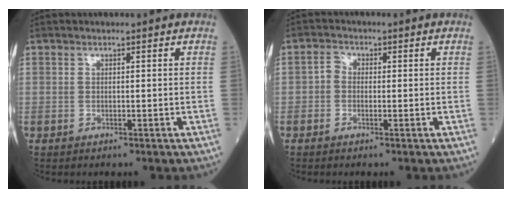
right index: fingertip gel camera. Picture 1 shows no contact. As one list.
[{"total": 1.7, "force": [-0.3, 1.4, 0.9], "torque": [-0.013, 0.004, -0.011]}]